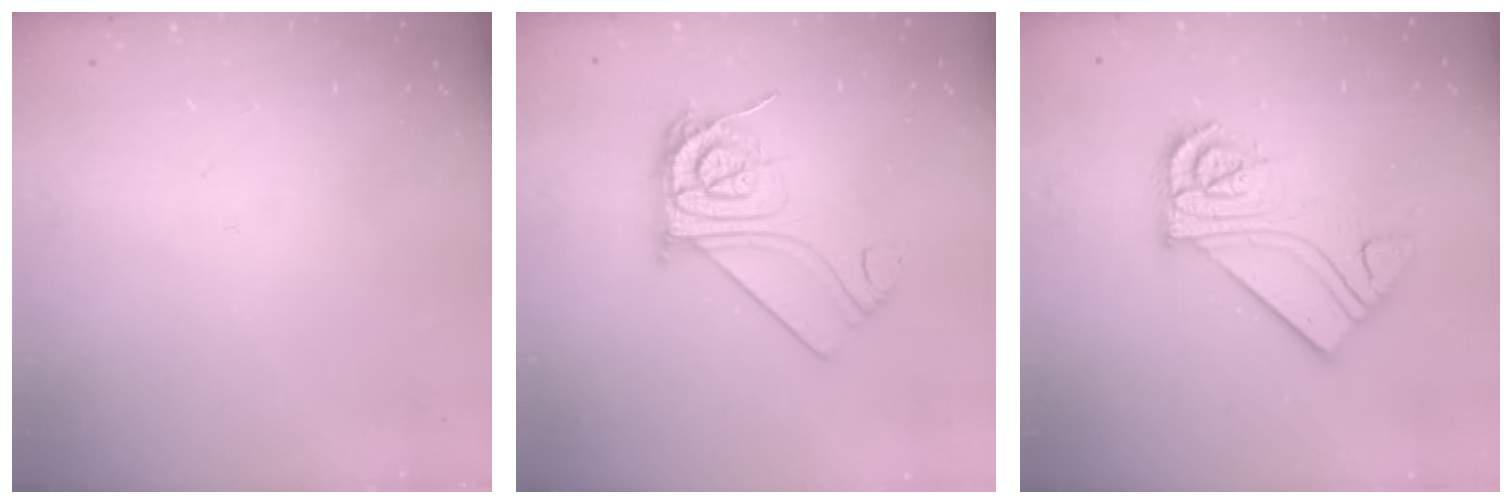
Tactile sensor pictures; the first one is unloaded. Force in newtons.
{"total": 13.7, "press": 13.6, "slide": 1.2}
{"total": 13.3, "press": 13.3, "slide": 1.3}